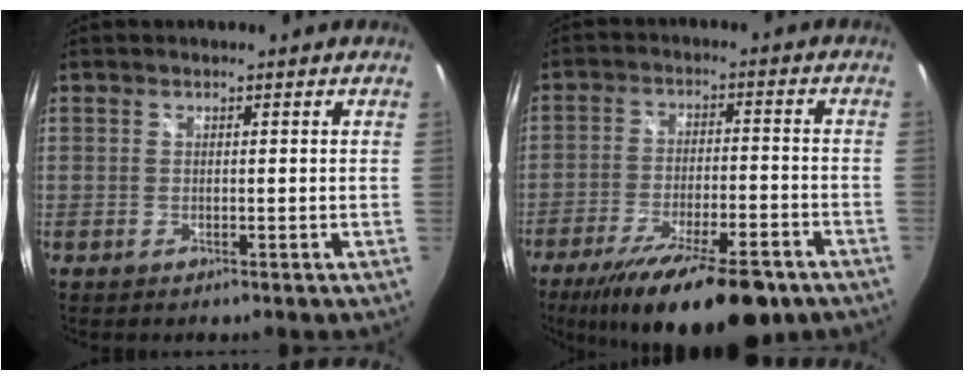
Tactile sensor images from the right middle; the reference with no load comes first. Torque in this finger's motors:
{"motor_torque": [1.21, -0.92, 0.57, 0.21]}